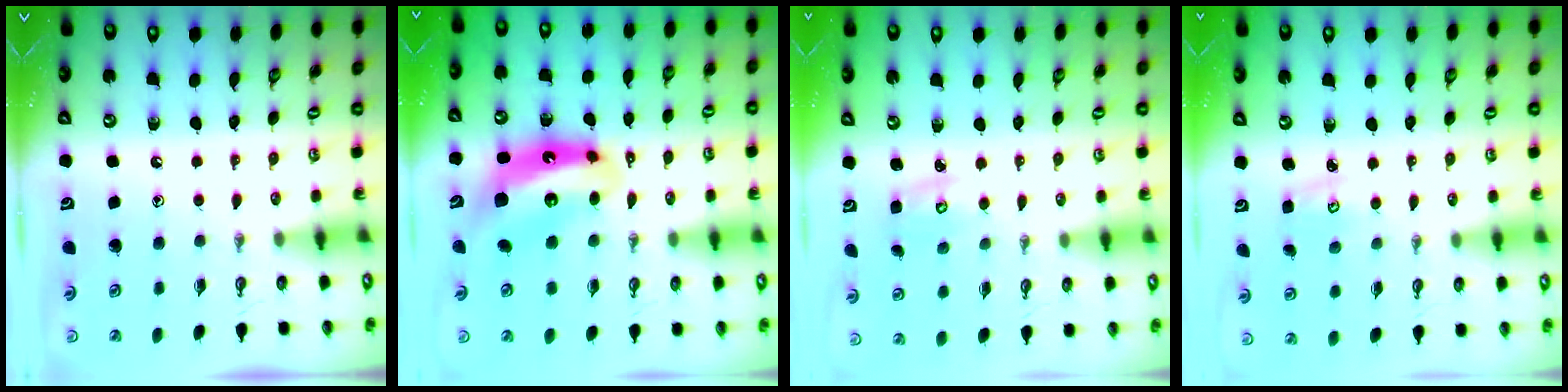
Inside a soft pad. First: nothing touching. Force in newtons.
{"total": 11.3, "press": 11.2, "slide": 1.0}
{"total": 3.2, "press": 3.2, "slide": 0.3}
{"total": 2.3, "press": 2.3, "slide": 0.4}